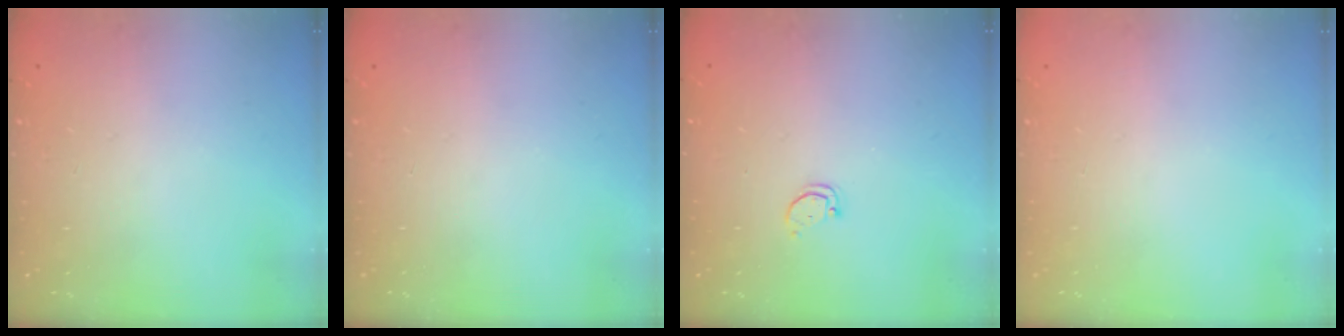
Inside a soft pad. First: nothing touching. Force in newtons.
{"total": 0.0}
{"total": 1.8, "press": 1.8, "slide": 0.1}
{"total": 0.0}